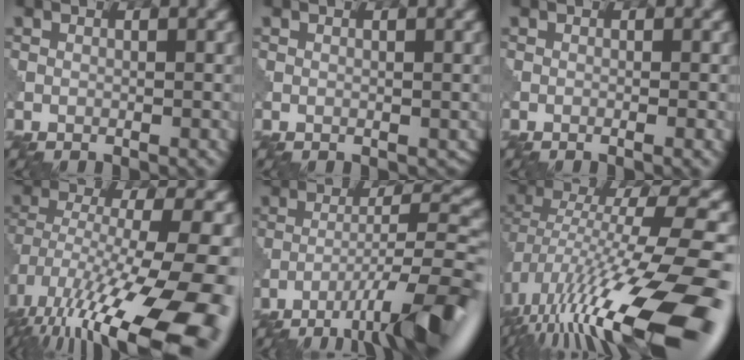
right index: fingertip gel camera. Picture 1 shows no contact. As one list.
[{"total": 0.6, "force": [0.2, 0.4, 0.4], "torque": [-0.005, 0.000, 0.003]}, {"total": 0.8, "force": [-0.3, 0.1, 0.8], "torque": [-0.008, -0.001, -0.008]}, {"total": 17.2, "force": [-8.5, 5.2, 14.0], "torque": [-0.261, -0.019, -0.125]}, {"total": 11.1, "force": [-7.1, 1.6, 8.4], "torque": [-0.127, 0.014, -0.116]}, {"total": 15.9, "force": [-6.2, 4.1, 14.1], "torque": [-0.240, 0.012, -0.102]}]